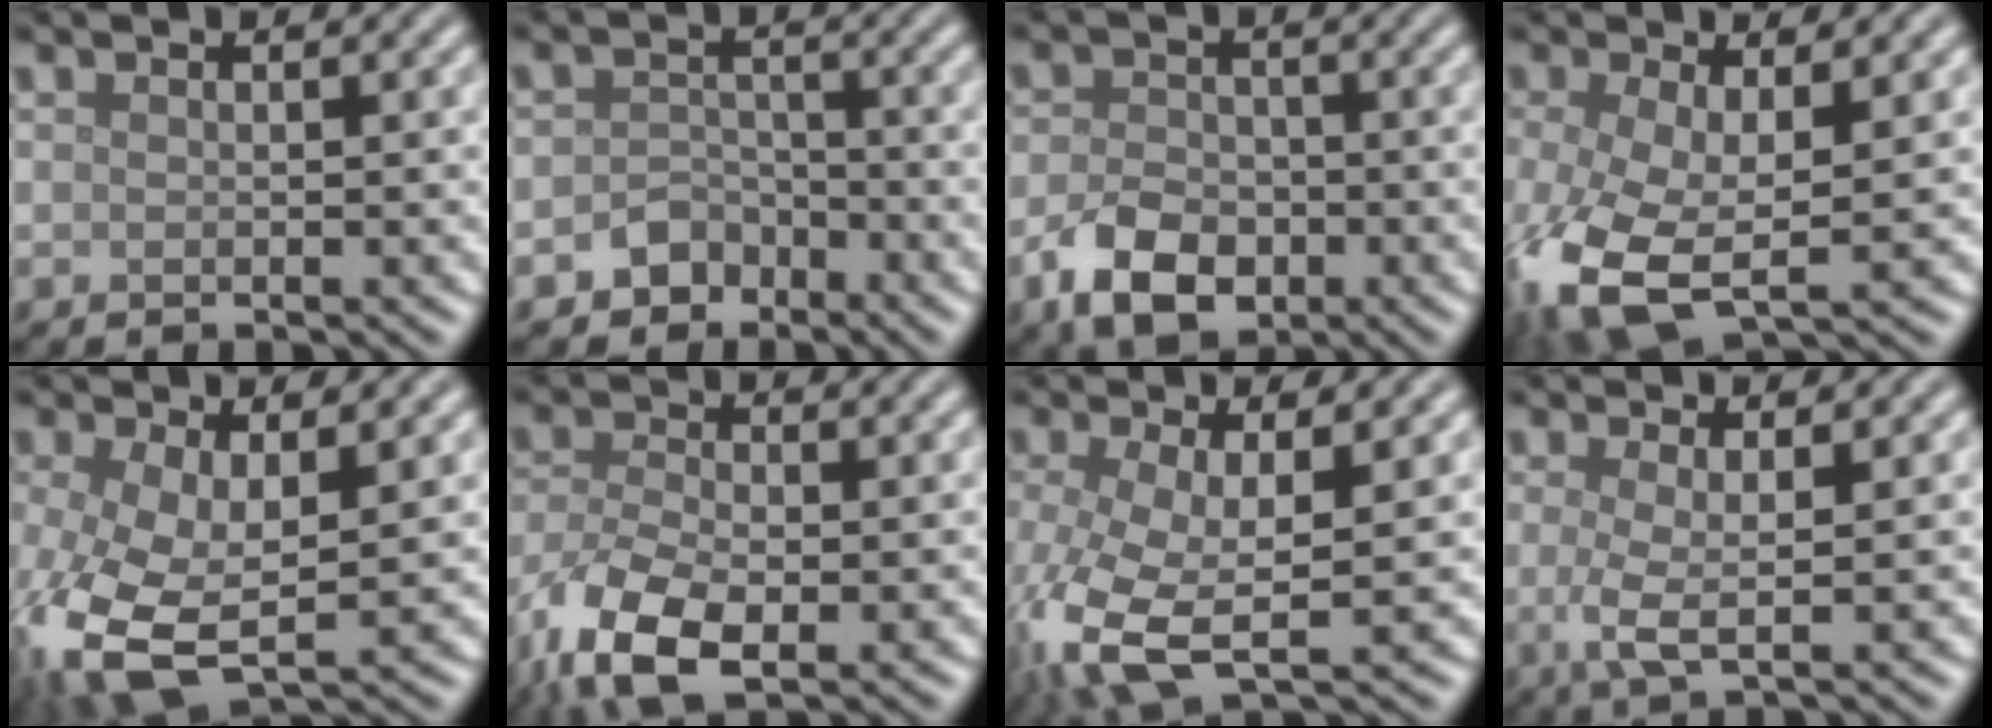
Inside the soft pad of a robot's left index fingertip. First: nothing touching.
{"total": 2.6, "force": [-1.7, 2.0, 0.6], "torque": [0.003, 0.006, -0.032]}
{"total": 5.3, "force": [-2.4, 3.5, 3.2], "torque": [-0.062, -0.005, -0.049]}
{"total": 9.5, "force": [-1.8, 4.8, 8.1], "torque": [-0.198, -0.030, -0.024]}
{"total": 9.7, "force": [-1.3, 5.1, 8.2], "torque": [-0.199, -0.030, -0.016]}
{"total": 7.9, "force": [-3.7, 4.0, 5.8], "torque": [-0.136, -0.018, -0.075]}
{"total": 8.5, "force": [-1.8, 3.6, 7.4], "torque": [-0.180, -0.026, -0.029]}
{"total": 2.9, "force": [0.0, 0.7, 2.8], "torque": [-0.055, -0.004, -0.004]}